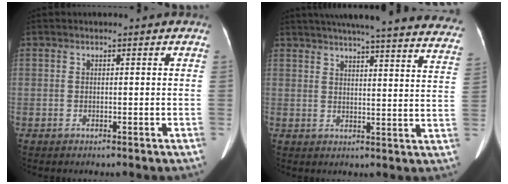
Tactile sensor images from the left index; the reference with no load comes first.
{"total": 33.6, "force": [30.4, 3.1, 13.9], "torque": [-0.186, -0.067, 0.351]}